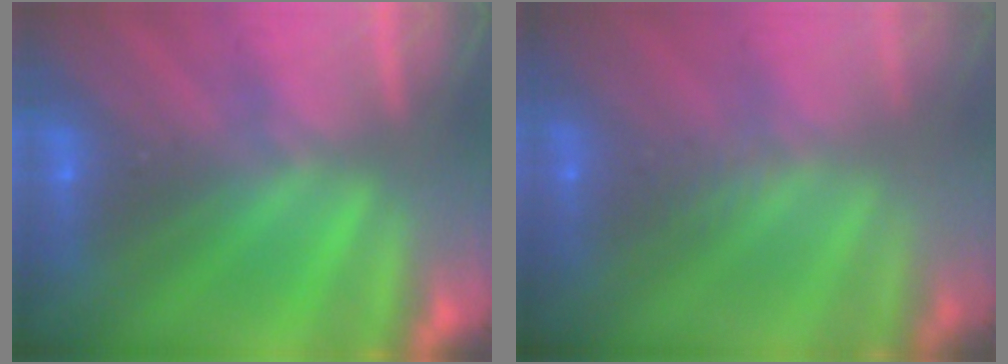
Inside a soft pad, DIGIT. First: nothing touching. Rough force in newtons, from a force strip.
{"total": 2.4}